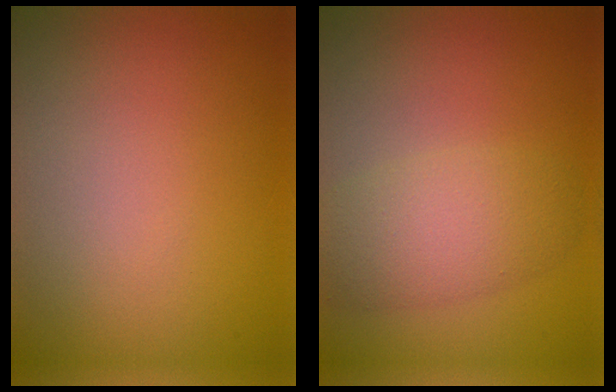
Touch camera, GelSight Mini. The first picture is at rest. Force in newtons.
{"total": 4.2, "press": 4.2, "slide": 0.3}